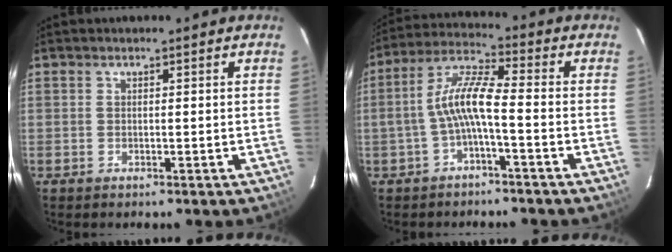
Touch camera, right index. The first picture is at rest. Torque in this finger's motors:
{"motor_torque": [1.37, -0.46, 0.74, 0.20]}